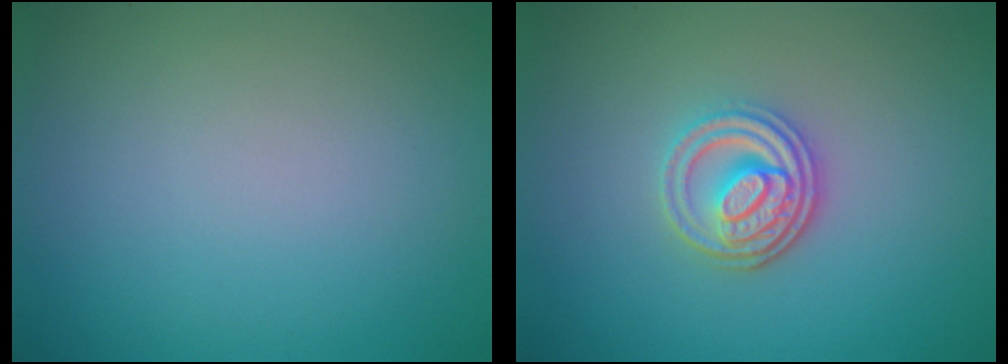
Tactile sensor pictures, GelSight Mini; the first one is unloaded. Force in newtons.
{"total": 3.5, "press": 3.0, "slide": 1.8}